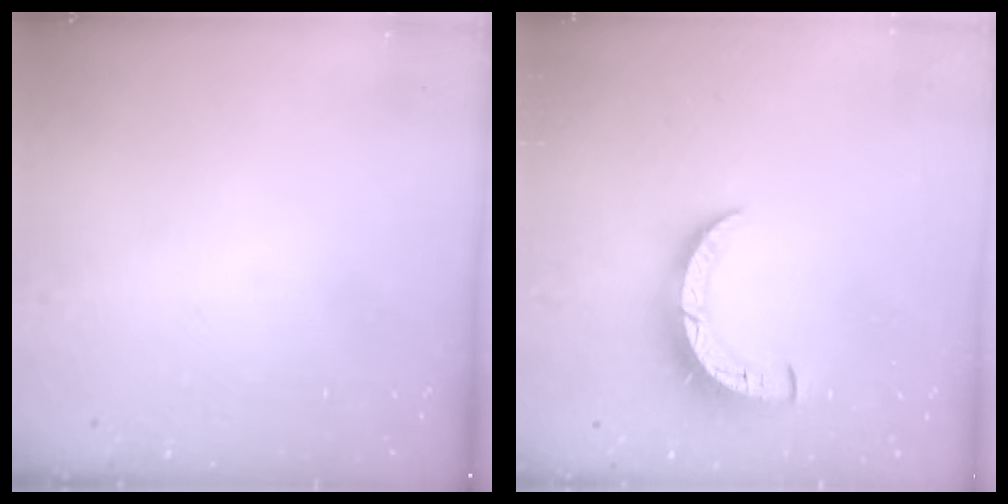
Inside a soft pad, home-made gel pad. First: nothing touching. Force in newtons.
{"total": 8.2, "press": 8.1, "slide": 1.0}